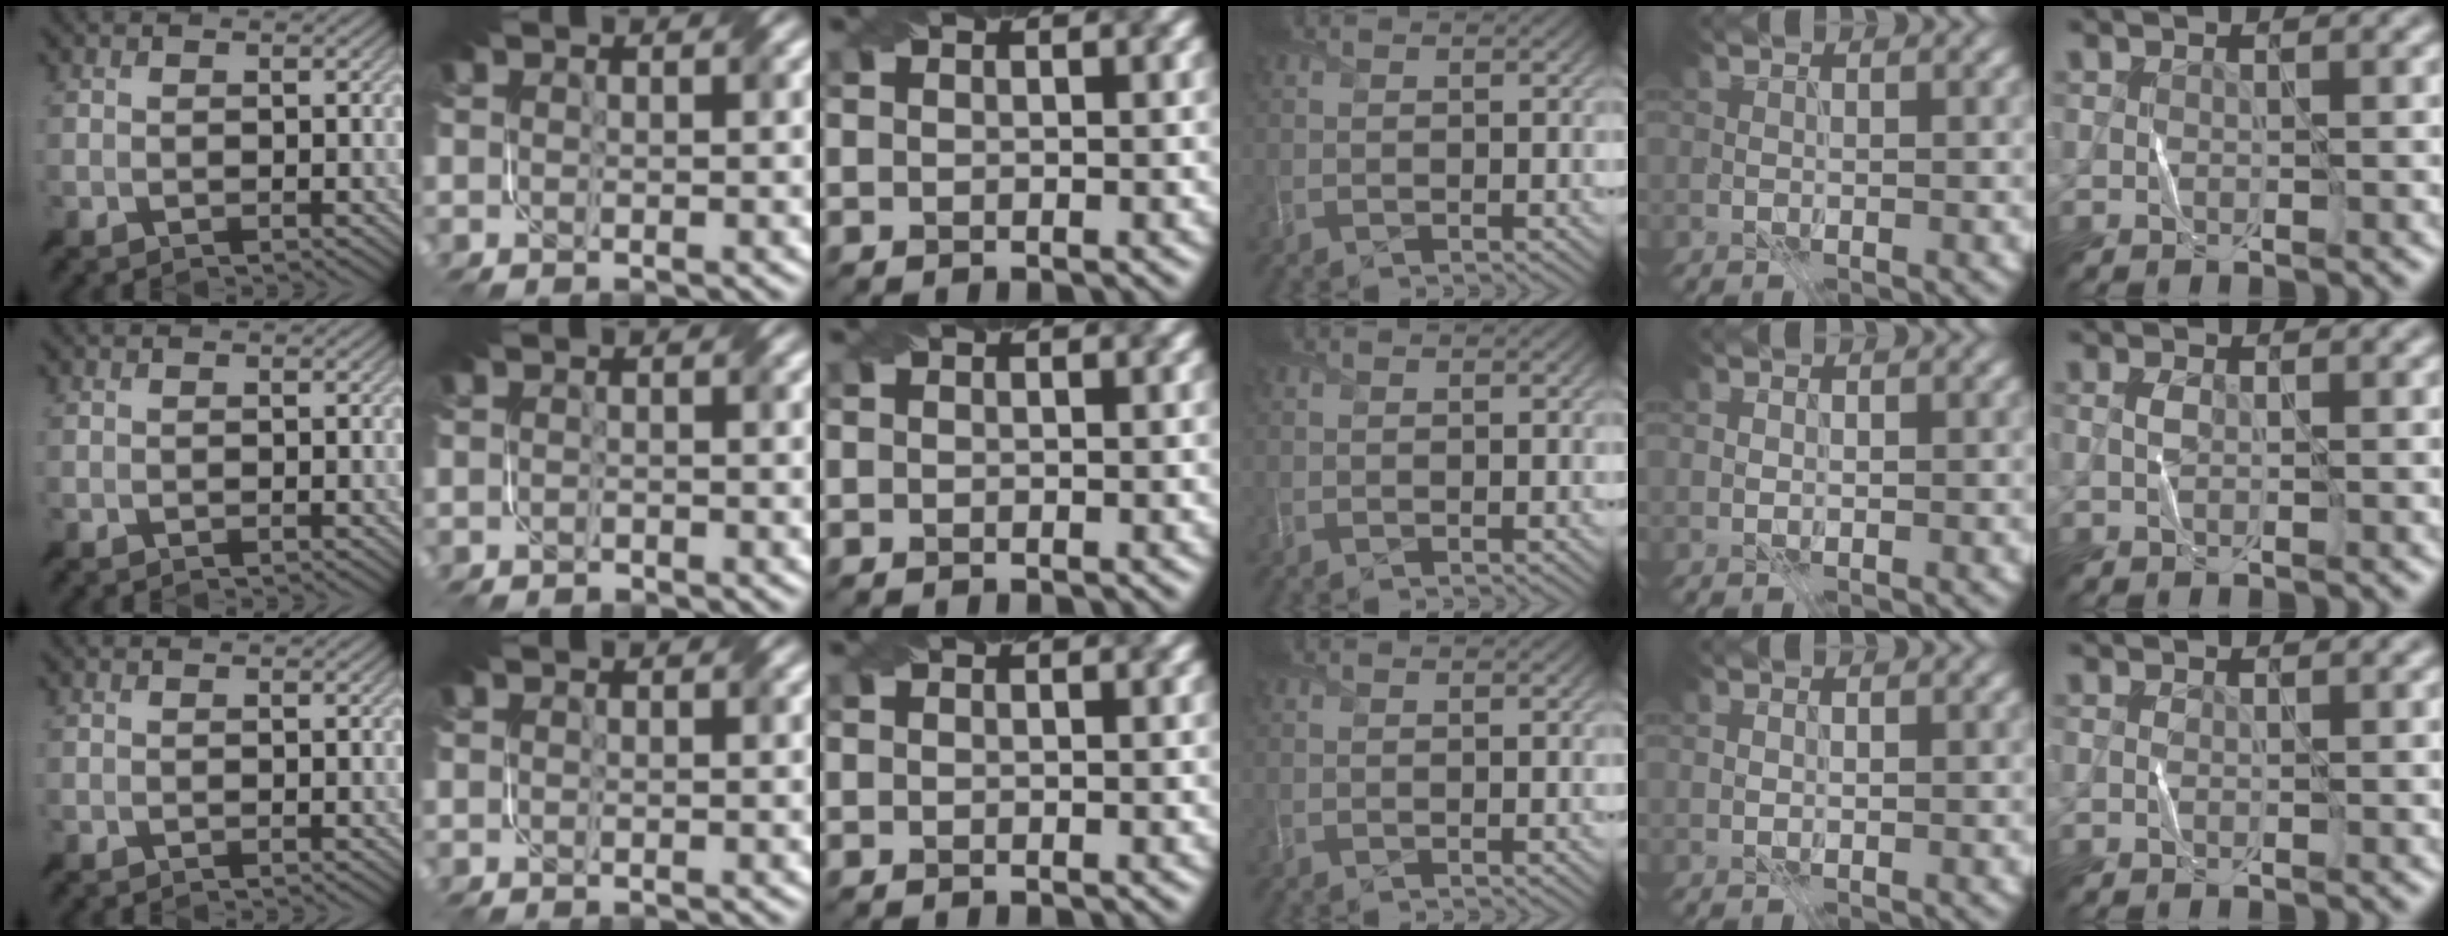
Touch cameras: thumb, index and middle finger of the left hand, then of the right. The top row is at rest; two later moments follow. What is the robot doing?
{"motion": "fold", "object": "file"}